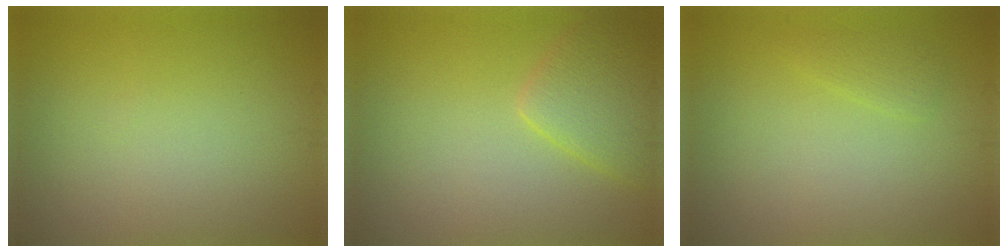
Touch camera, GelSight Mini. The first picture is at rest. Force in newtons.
{"total": 3.4, "press": 3.4, "slide": 0.3}
{"total": 1.0, "press": 1.0, "slide": 0.1}